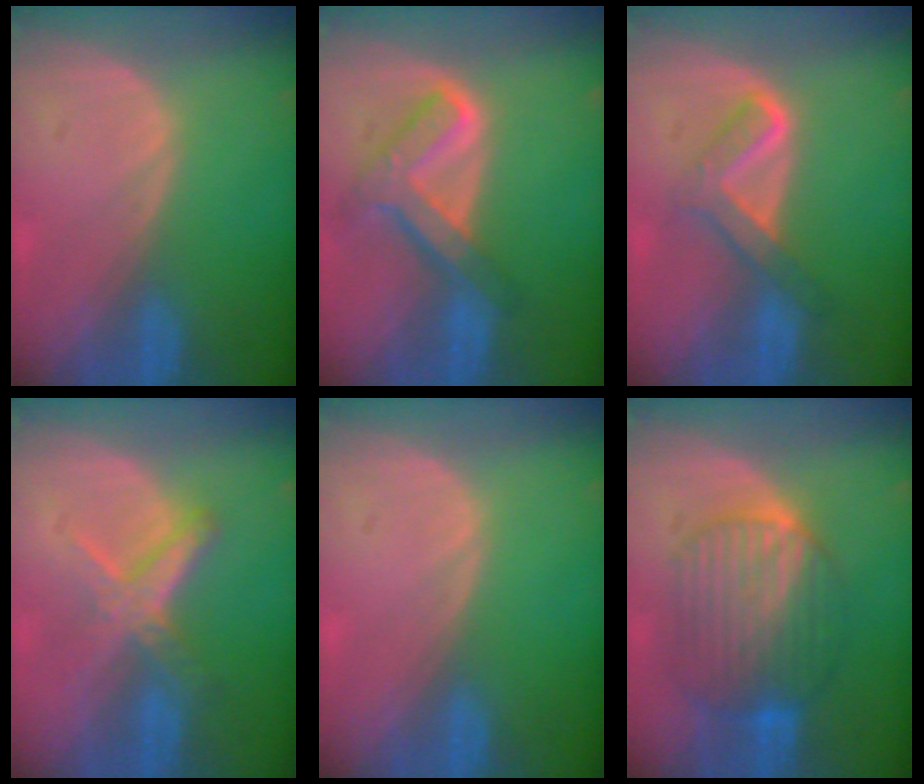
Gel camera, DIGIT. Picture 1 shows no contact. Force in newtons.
{"total": 7.8, "press": 6.6, "slide": 4.1}
{"total": 5.2, "press": 5.1, "slide": 0.7}
{"total": 6.0, "press": 5.4, "slide": 2.5}
{"total": 0.0}
{"total": 9.5, "press": 9.4, "slide": 0.9}